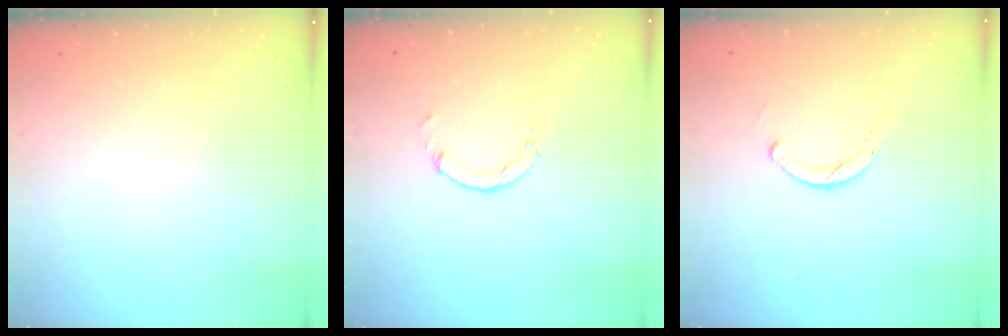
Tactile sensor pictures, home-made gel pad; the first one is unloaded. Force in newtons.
{"total": 1.5, "press": 1.5, "slide": 0.2}
{"total": 1.8, "press": 1.8, "slide": 0.2}